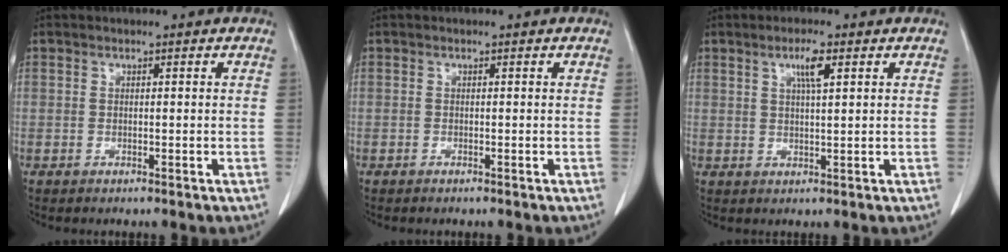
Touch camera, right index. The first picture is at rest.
{"total": 0.0}
{"total": 3.5, "force": [1.6, 0.3, 3.1], "torque": [-0.057, 0.000, 0.028]}